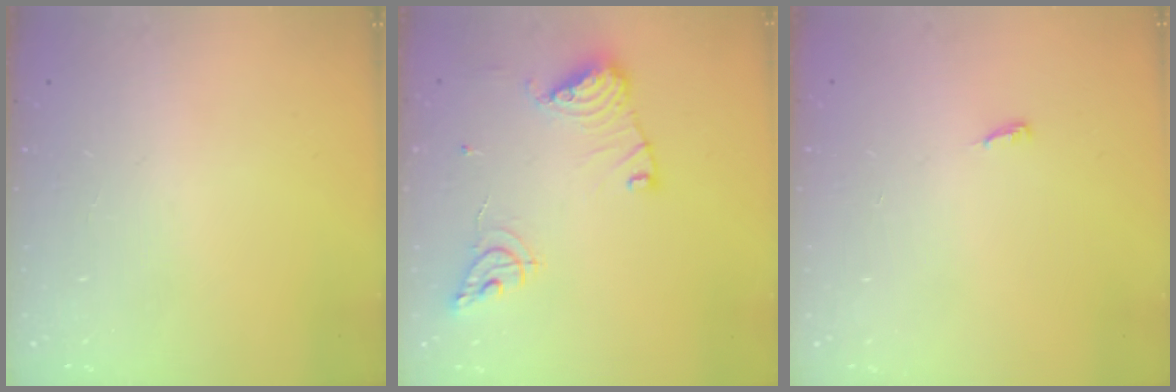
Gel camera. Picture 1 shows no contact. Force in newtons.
{"total": 13.4, "press": 13.3, "slide": 1.4}
{"total": 3.3, "press": 3.3, "slide": 0.8}